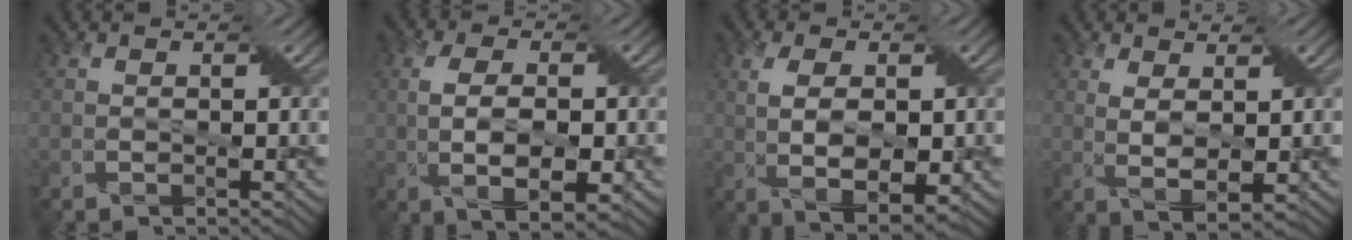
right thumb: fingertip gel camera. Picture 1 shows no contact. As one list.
[{"total": 6.6, "force": [-0.6, 3.0, 5.8], "torque": [-0.115, -0.008, -0.001]}, {"total": 6.3, "force": [0.2, 3.1, 5.5], "torque": [-0.110, -0.007, 0.008]}, {"total": 2.9, "force": [1.3, 0.6, 2.5], "torque": [-0.063, -0.003, 0.024]}]